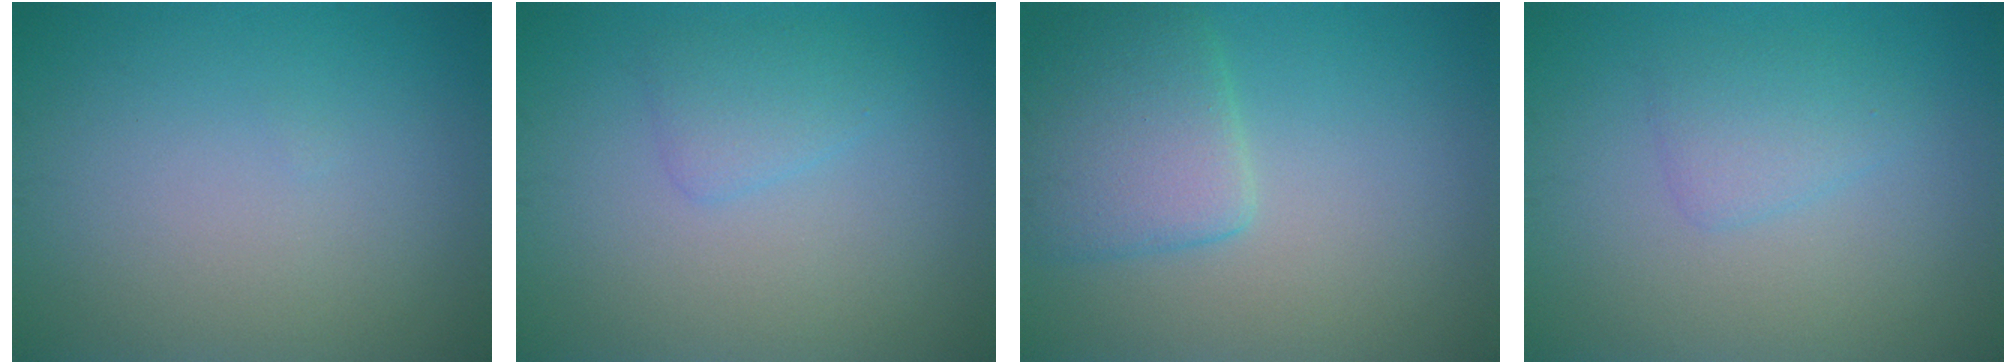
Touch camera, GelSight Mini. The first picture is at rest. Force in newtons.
{"total": 1.8, "press": 1.8, "slide": 0.0}
{"total": 4.4, "press": 4.4, "slide": 0.4}
{"total": 1.9, "press": 1.9, "slide": 0.2}